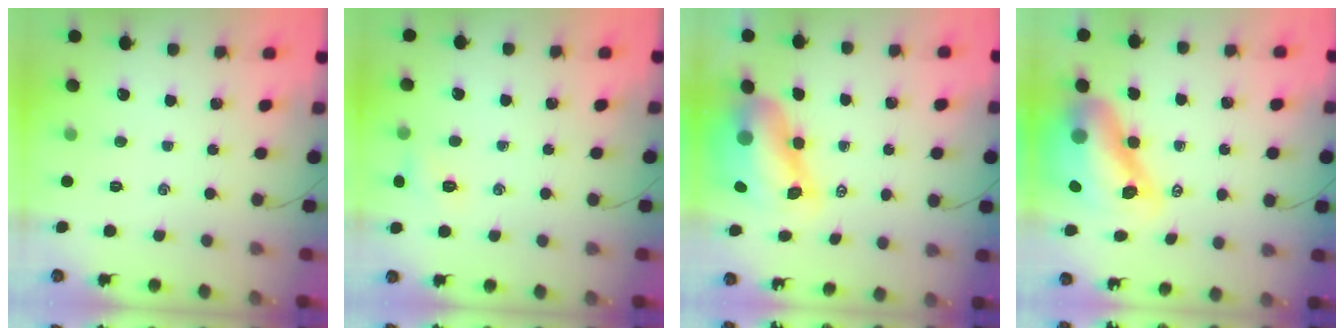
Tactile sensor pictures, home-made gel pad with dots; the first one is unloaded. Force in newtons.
{"total": 6.8, "press": 6.7, "slide": 1.3}
{"total": 12.8, "press": 12.1, "slide": 4.2}
{"total": 15.9, "press": 15.3, "slide": 4.5}